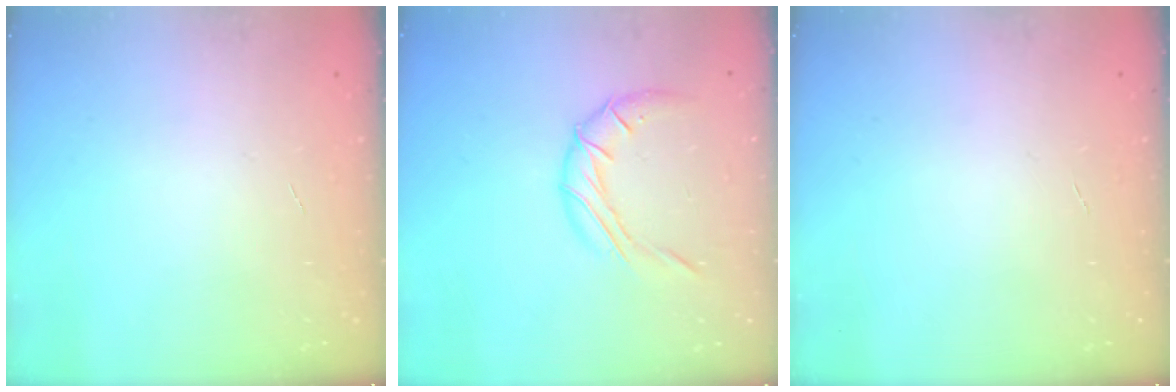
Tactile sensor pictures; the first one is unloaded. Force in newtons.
{"total": 10.4, "press": 10.4, "slide": 0.4}
{"total": 0.0}